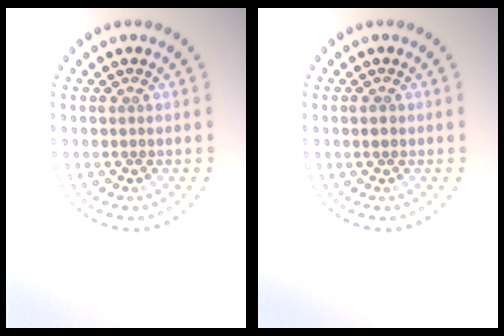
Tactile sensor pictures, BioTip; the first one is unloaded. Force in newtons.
{"total": 0.7, "press": 0.7, "slide": 0.2}